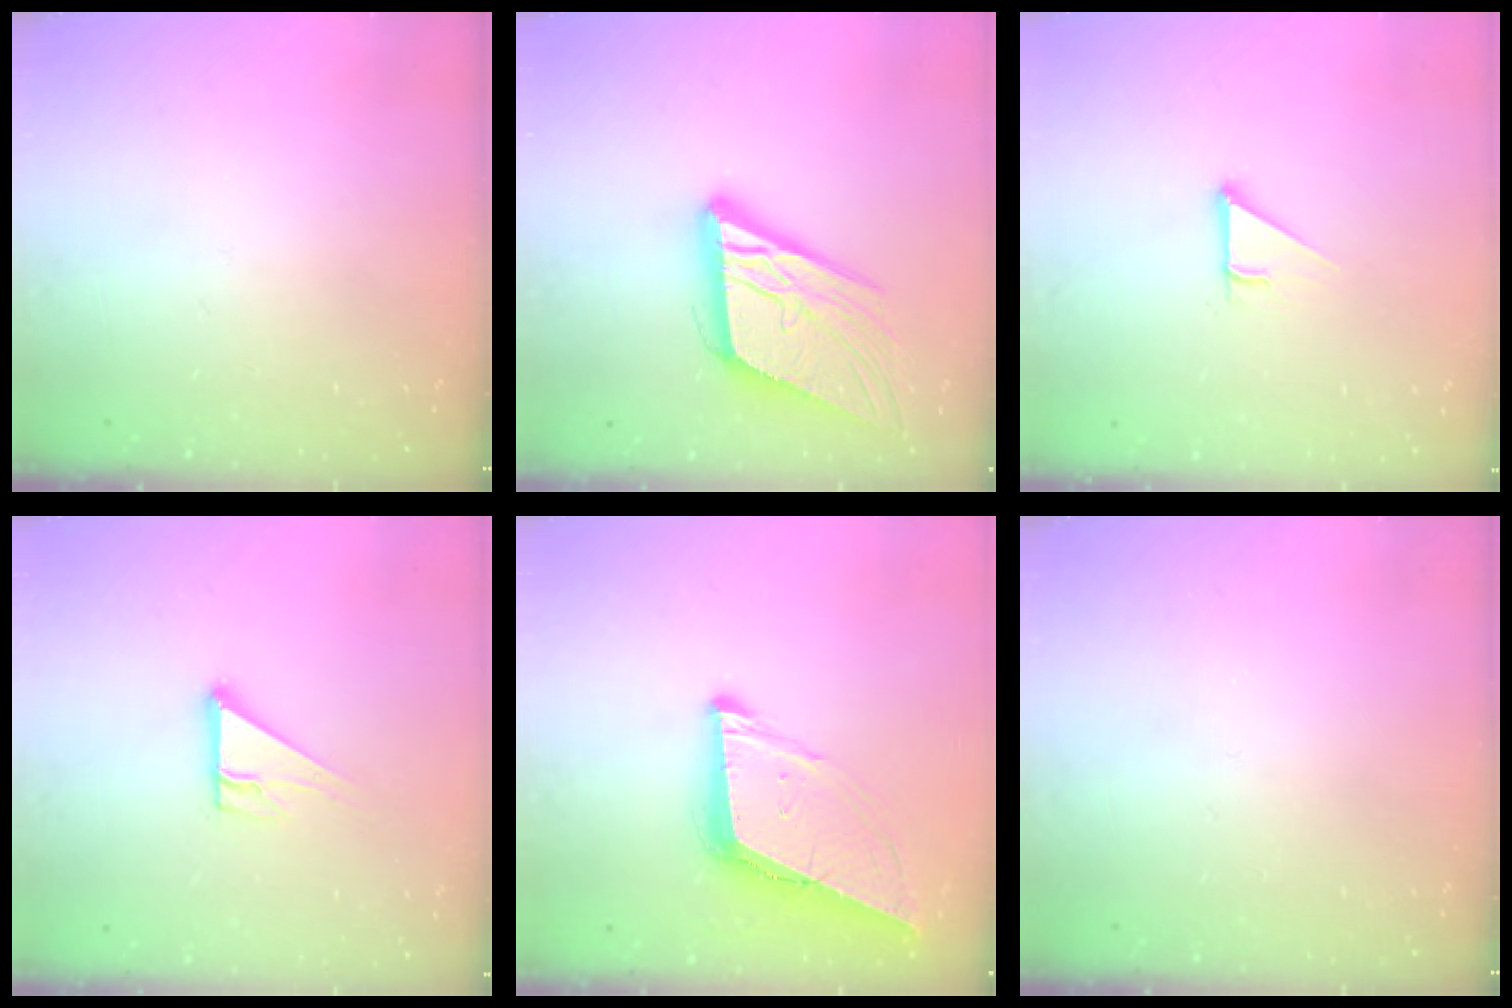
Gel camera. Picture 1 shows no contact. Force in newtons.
{"total": 17.9, "press": 17.6, "slide": 3.3}
{"total": 2.8, "press": 2.8, "slide": 0.0}
{"total": 6.6, "press": 6.6, "slide": 0.6}
{"total": 10.3, "press": 9.6, "slide": 3.6}
{"total": 0.0}